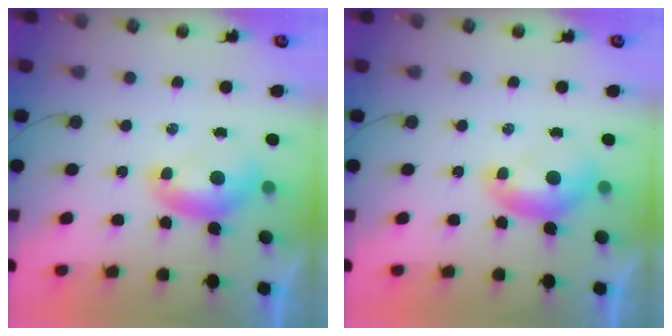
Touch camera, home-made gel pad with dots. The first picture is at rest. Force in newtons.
{"total": 0.0}